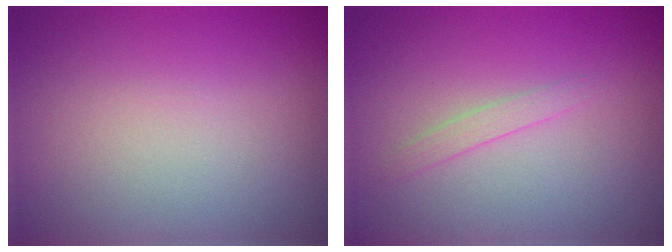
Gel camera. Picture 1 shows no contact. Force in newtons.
{"total": 1.0, "press": 1.0, "slide": 0.1}